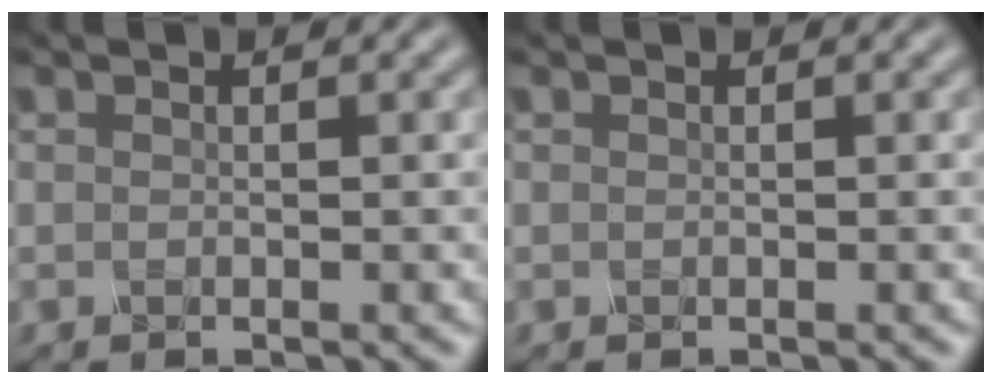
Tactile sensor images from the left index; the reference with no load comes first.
{"total": 0.0}